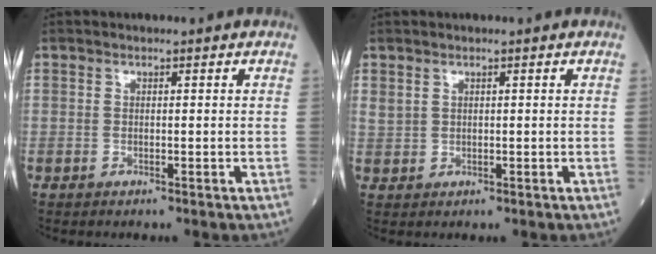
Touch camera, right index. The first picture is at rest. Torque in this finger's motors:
{"motor_torque": [0.29, 0.17, 0.03, 0.05]}